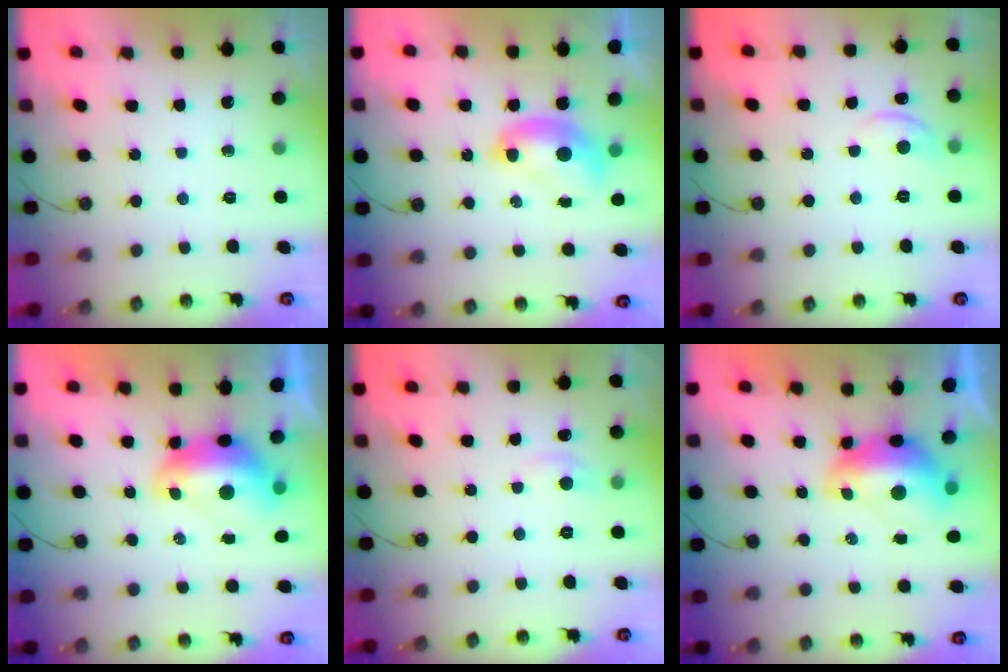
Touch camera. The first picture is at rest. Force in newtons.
{"total": 2.1, "press": 2.1, "slide": 0.2}
{"total": 1.5, "press": 1.3, "slide": 0.7}
{"total": 2.7, "press": 2.6, "slide": 0.7}
{"total": 0.7, "press": 0.3, "slide": 0.7}
{"total": 2.9, "press": 2.8, "slide": 0.7}